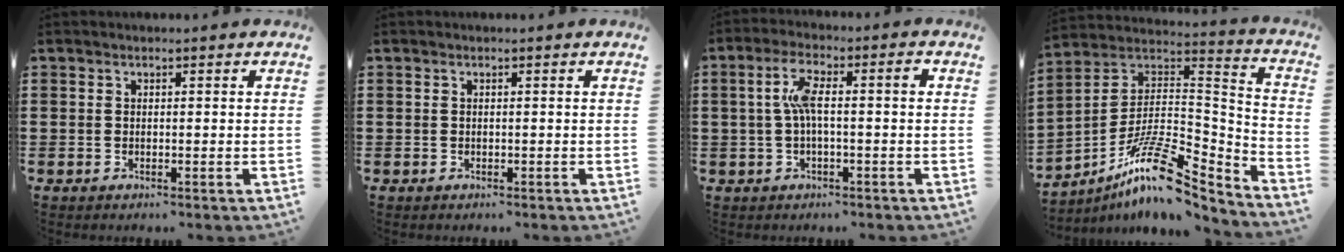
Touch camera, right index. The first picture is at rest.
{"total": 0.0}
{"total": 6.0, "force": [0.2, 1.4, 5.9], "torque": [-0.115, 0.007, -0.004]}
{"total": 14.2, "force": [-8.9, 4.7, 10.0], "torque": [-0.193, 0.018, -0.163]}